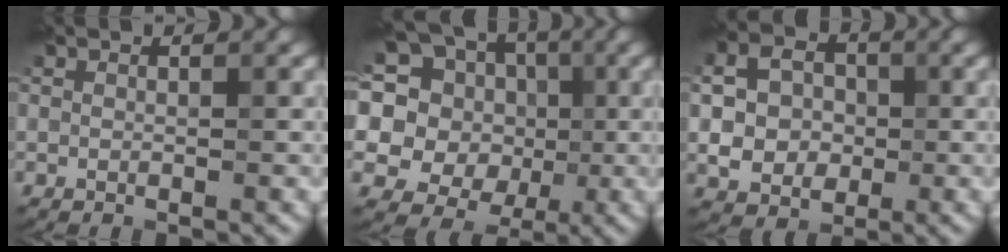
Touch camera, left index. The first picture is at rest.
{"total": 17.8, "force": [6.4, 15.2, 6.7], "torque": [-0.180, 0.033, 0.093]}
{"total": 6.2, "force": [0.0, 5.3, 3.2], "torque": [-0.067, 0.009, -0.011]}